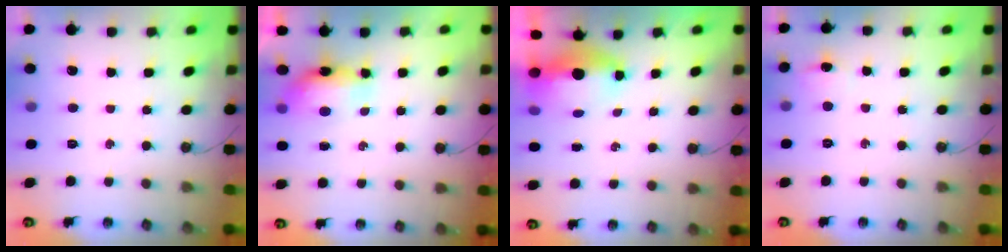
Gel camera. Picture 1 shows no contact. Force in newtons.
{"total": 15.8, "press": 9.7, "slide": 12.5}
{"total": 6.0, "press": 5.9, "slide": 1.3}
{"total": 4.2, "press": 4.2, "slide": 0.3}